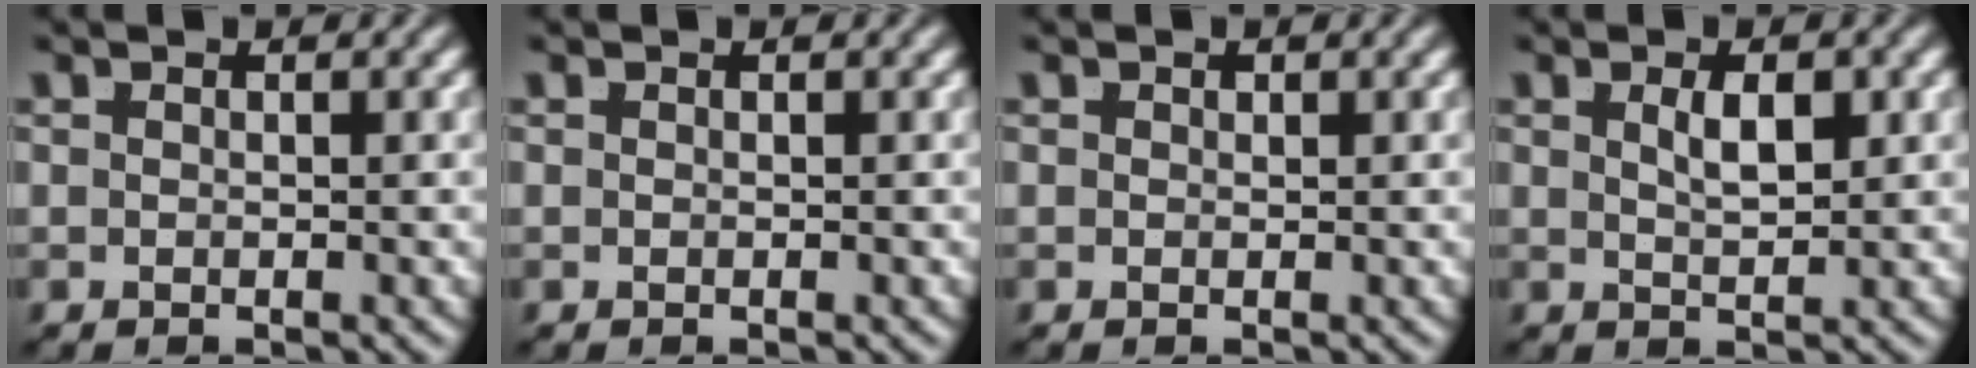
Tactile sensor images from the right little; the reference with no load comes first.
{"total": 0.0}
{"total": 0.6, "force": [0.2, 0.5, 0.2], "torque": [-0.004, -0.004, 0.005]}
{"total": 2.2, "force": [0.5, 0.2, 2.1], "torque": [-0.021, -0.005, 0.015]}